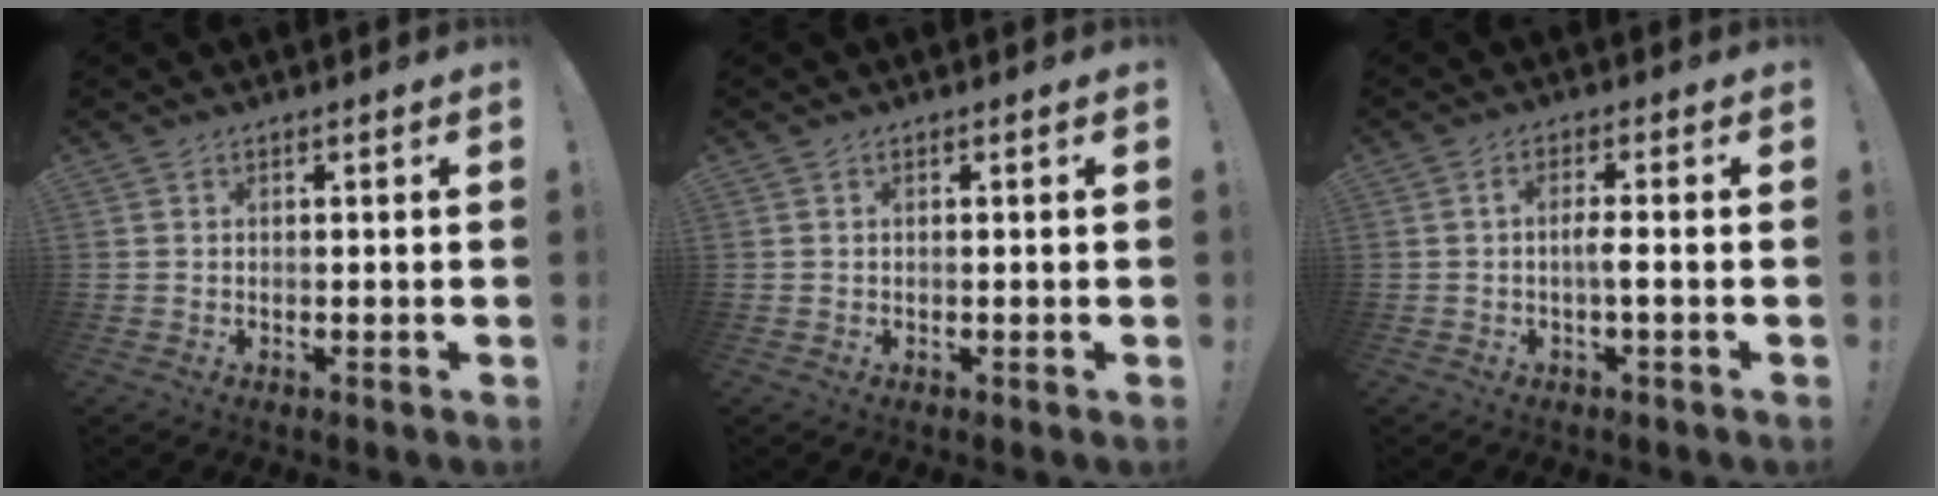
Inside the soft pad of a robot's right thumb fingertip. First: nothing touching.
{"total": 0.0}
{"total": 4.0, "force": [-0.4, 0.3, 4.0], "torque": [-0.076, -0.003, -0.012]}